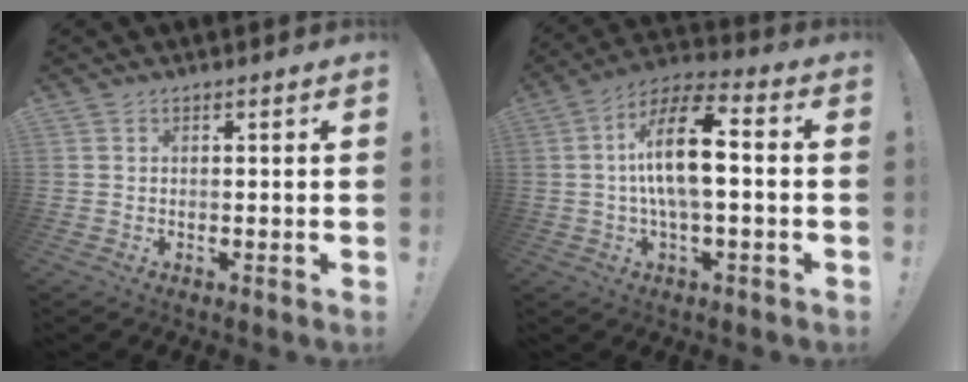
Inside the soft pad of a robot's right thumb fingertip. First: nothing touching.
{"total": 15.4, "force": [0.8, 5.6, 14.4], "torque": [-0.270, 0.007, 0.006]}